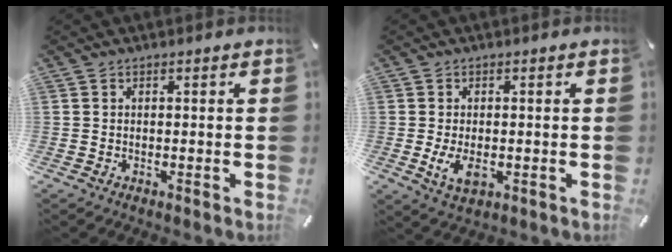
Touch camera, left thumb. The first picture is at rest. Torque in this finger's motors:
{"motor_torque": [0.23, 1.06, 0.24, -0.20, 0.19]}